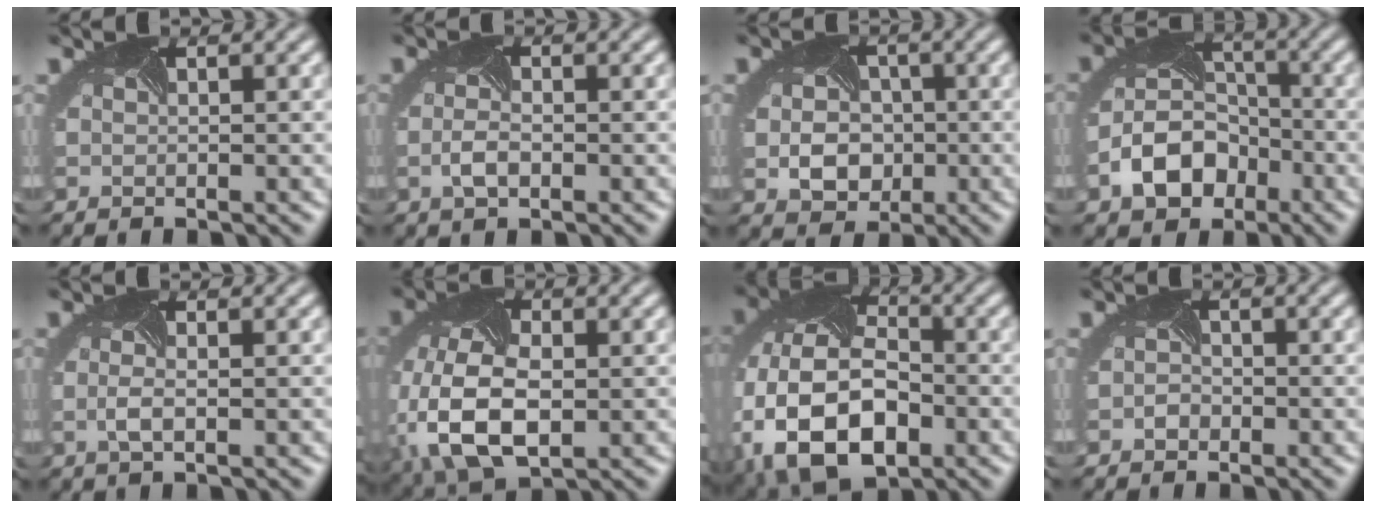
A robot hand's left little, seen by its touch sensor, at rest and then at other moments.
{"total": 1.7, "force": [-0.8, 0.8, 1.3], "torque": [-0.035, -0.007, -0.014]}
{"total": 5.6, "force": [-0.7, 4.5, 3.2], "torque": [-0.047, -0.011, -0.008]}
{"total": 6.2, "force": [-3.1, 4.4, 3.1], "torque": [-0.061, -0.014, -0.055]}
{"total": 1.4, "force": [-0.4, 0.4, 1.3], "torque": [-0.034, -0.005, -0.009]}
{"total": 10.7, "force": [-2.6, 6.7, 8.0], "torque": [-0.204, -0.033, -0.043]}
{"total": 14.6, "force": [-4.9, 9.6, 10.0], "torque": [-0.211, -0.040, -0.079]}
{"total": 1.0, "force": [-0.7, 0.7, 0.1], "torque": [-0.005, -0.005, -0.015]}